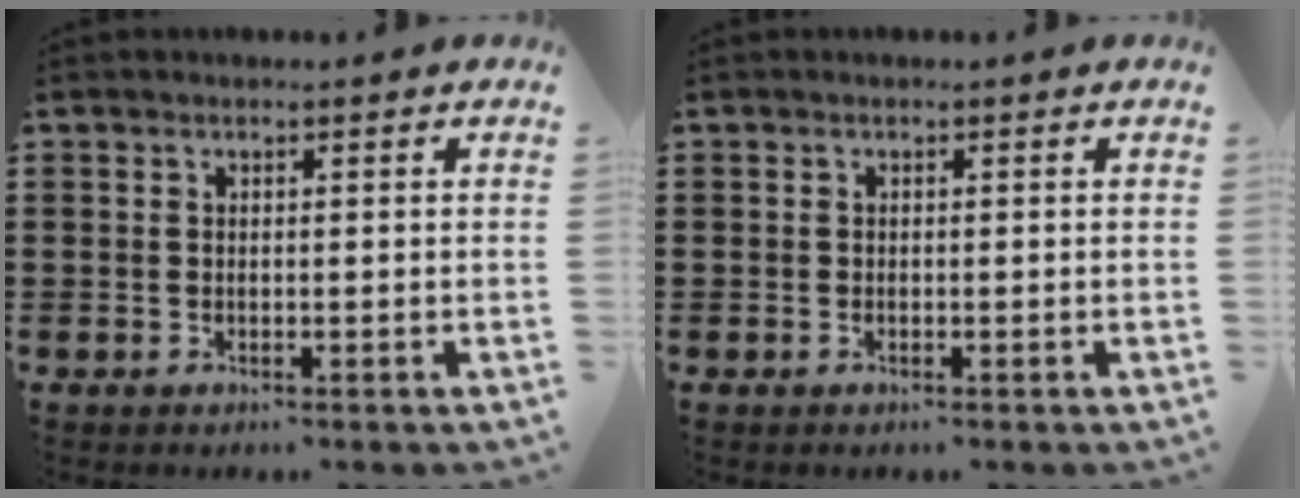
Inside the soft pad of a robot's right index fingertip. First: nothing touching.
{"total": 0.0}